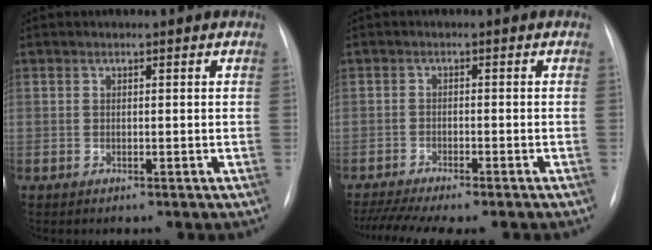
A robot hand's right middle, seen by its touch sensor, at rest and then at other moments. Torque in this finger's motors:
{"motor_torque": [0.72, -0.74, 0.15, 0.08]}